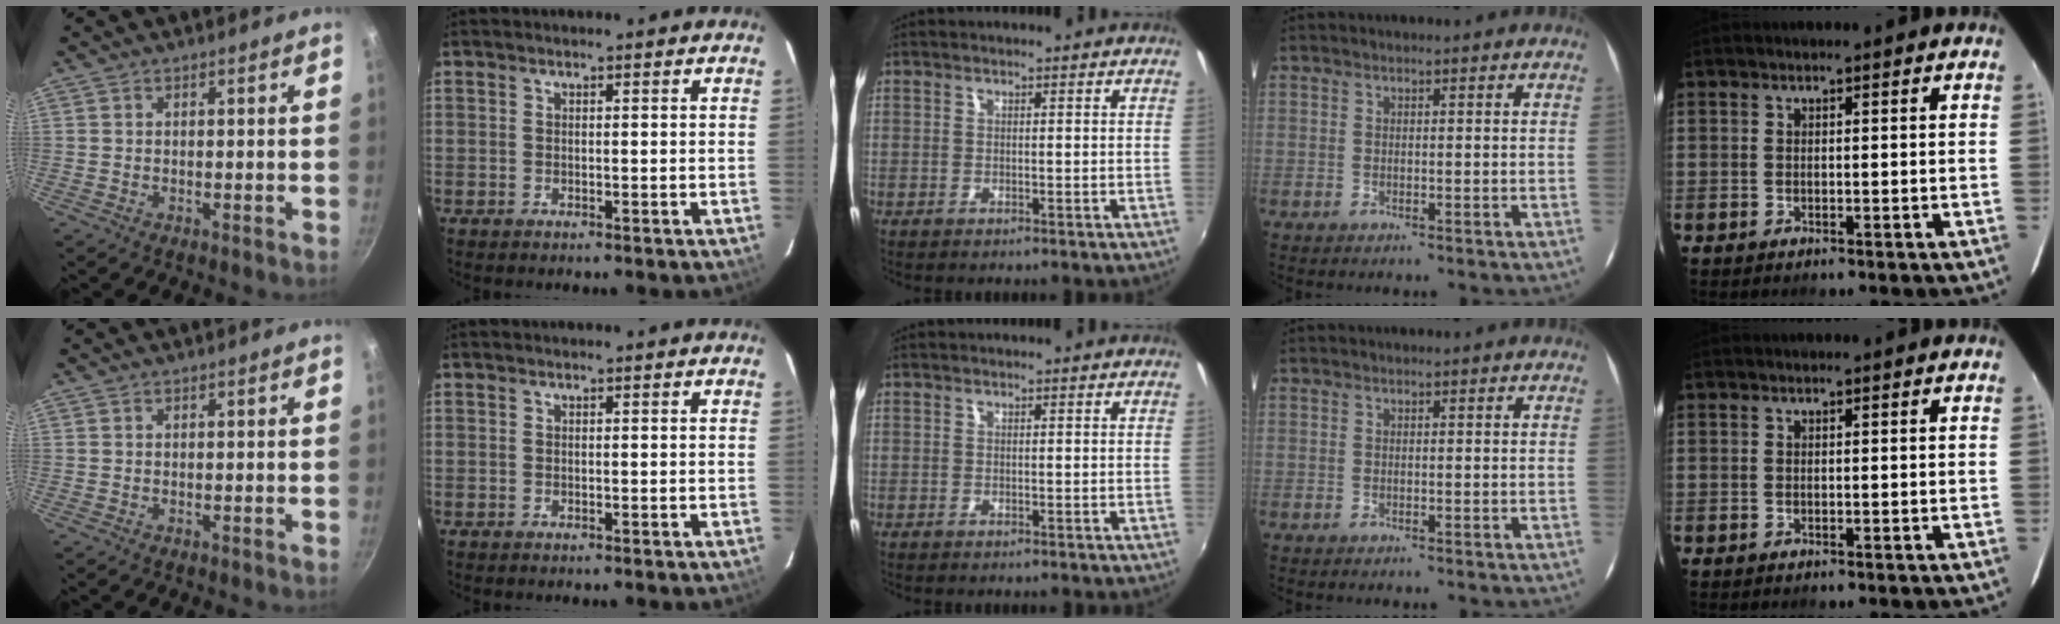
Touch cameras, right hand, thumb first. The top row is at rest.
{}